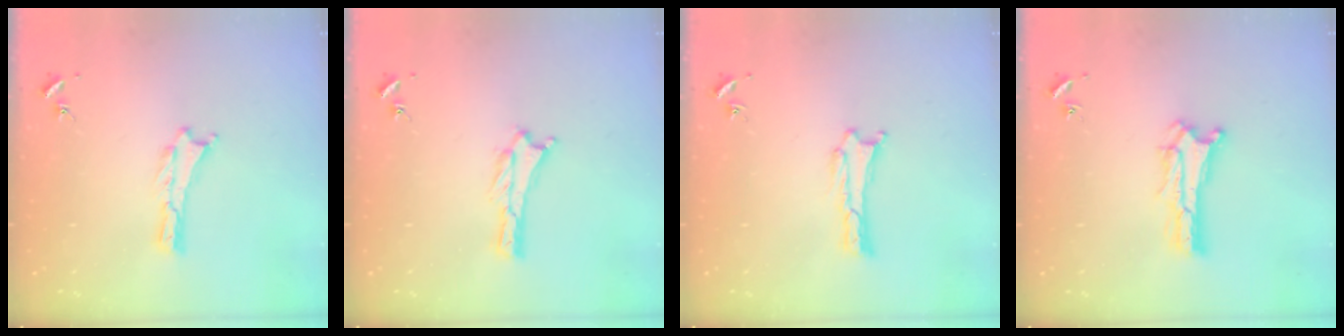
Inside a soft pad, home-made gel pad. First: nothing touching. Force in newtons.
{"total": 0.0}
{"total": 0.0}
{"total": 0.9, "press": 0.9, "slide": 0.2}